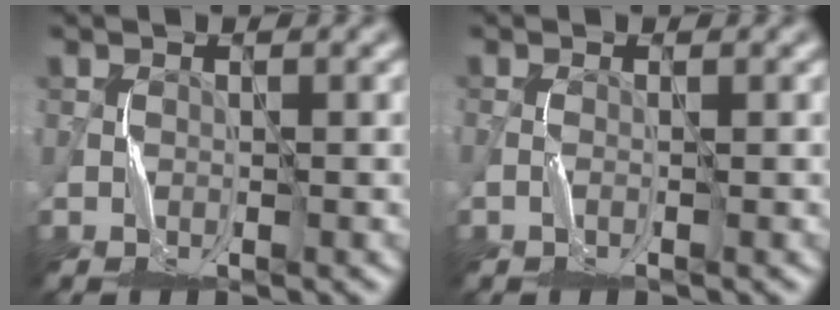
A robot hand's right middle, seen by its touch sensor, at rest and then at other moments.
{"total": 0.8, "force": [-0.2, 0.1, 0.8], "torque": [-0.020, 0.002, -0.007]}